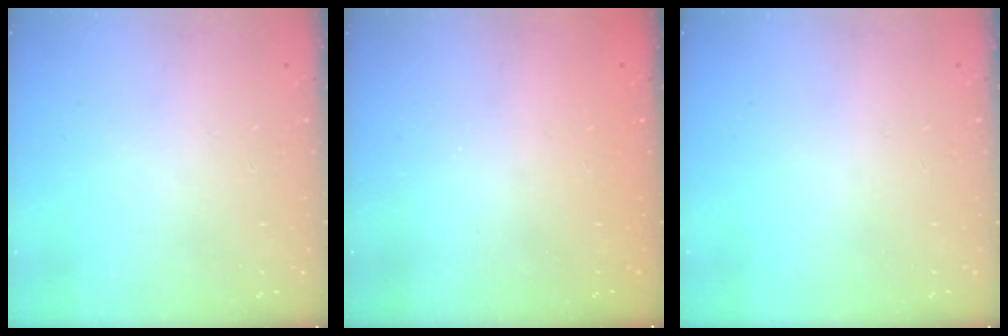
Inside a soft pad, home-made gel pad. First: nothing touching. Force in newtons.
{"total": 2.3, "press": 2.2, "slide": 0.8}
{"total": 0.0}